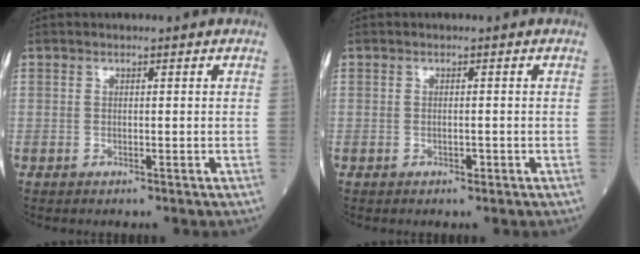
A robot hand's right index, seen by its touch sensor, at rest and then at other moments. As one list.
[{"total": 0.7, "force": [-0.4, 0.4, 0.5], "torque": [-0.011, 0.000, -0.004]}]